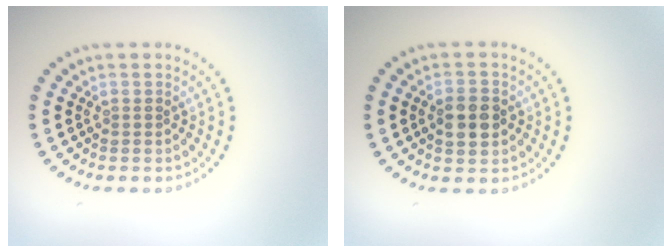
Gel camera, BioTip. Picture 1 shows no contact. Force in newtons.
{"total": 3.4, "press": 3.3, "slide": 0.3}